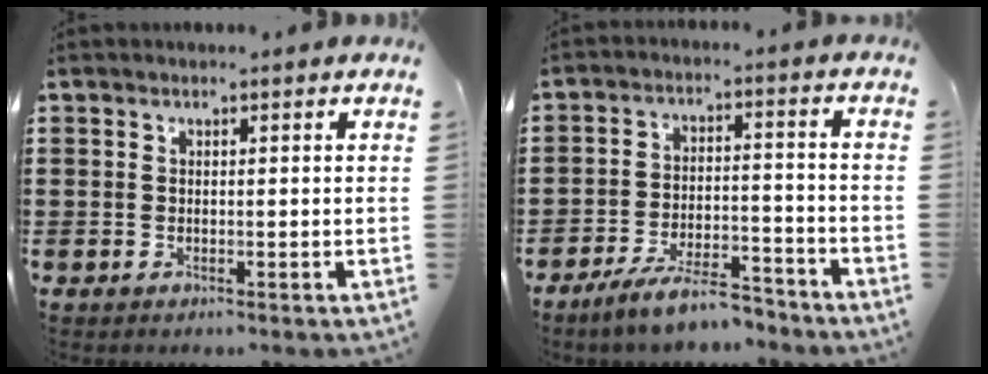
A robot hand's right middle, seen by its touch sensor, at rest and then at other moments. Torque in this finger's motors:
{"motor_torque": [2.14, 0.00, 0.18, 0.10]}